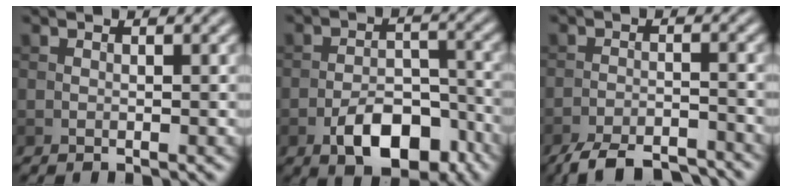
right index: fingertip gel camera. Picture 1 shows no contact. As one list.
[{"total": 6.8, "force": [-3.7, 3.4, 4.5], "torque": [-0.067, 0.004, -0.063]}, {"total": 7.0, "force": [-6.2, 1.7, 2.9], "torque": [-0.049, -0.010, -0.106]}]